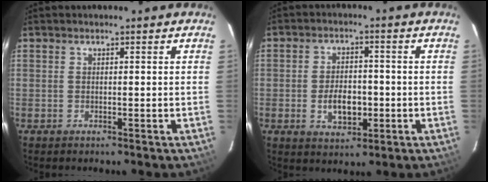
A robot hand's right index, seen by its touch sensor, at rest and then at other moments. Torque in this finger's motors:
{"motor_torque": [0.09, 0.06, 0.09, 0.06]}